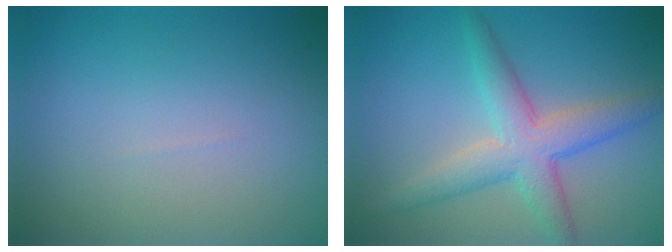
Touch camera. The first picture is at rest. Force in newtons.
{"total": 4.9, "press": 4.9, "slide": 0.1}